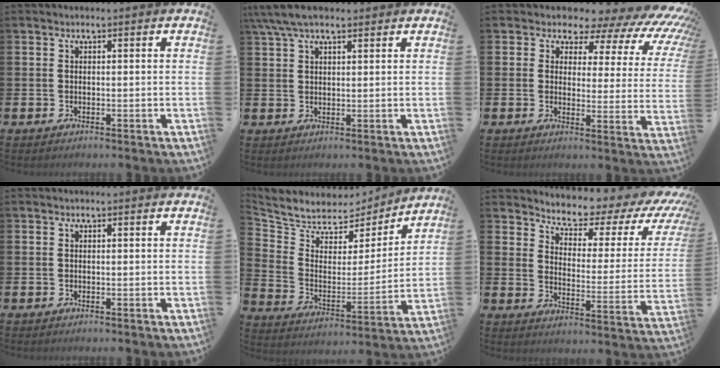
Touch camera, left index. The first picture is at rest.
{"total": 5.4, "force": [4.2, 1.7, 3.0], "torque": [-0.060, -0.007, 0.077]}
{"total": 5.6, "force": [4.5, 2.8, 1.8], "torque": [-0.030, -0.054, 0.065]}
{"total": 0.0}
{"total": 6.5, "force": [5.9, 2.6, 0.2], "torque": [-0.049, -0.054, 0.099]}
{"total": 5.6, "force": [5.2, 1.6, 1.5], "torque": [-0.043, -0.053, 0.079]}